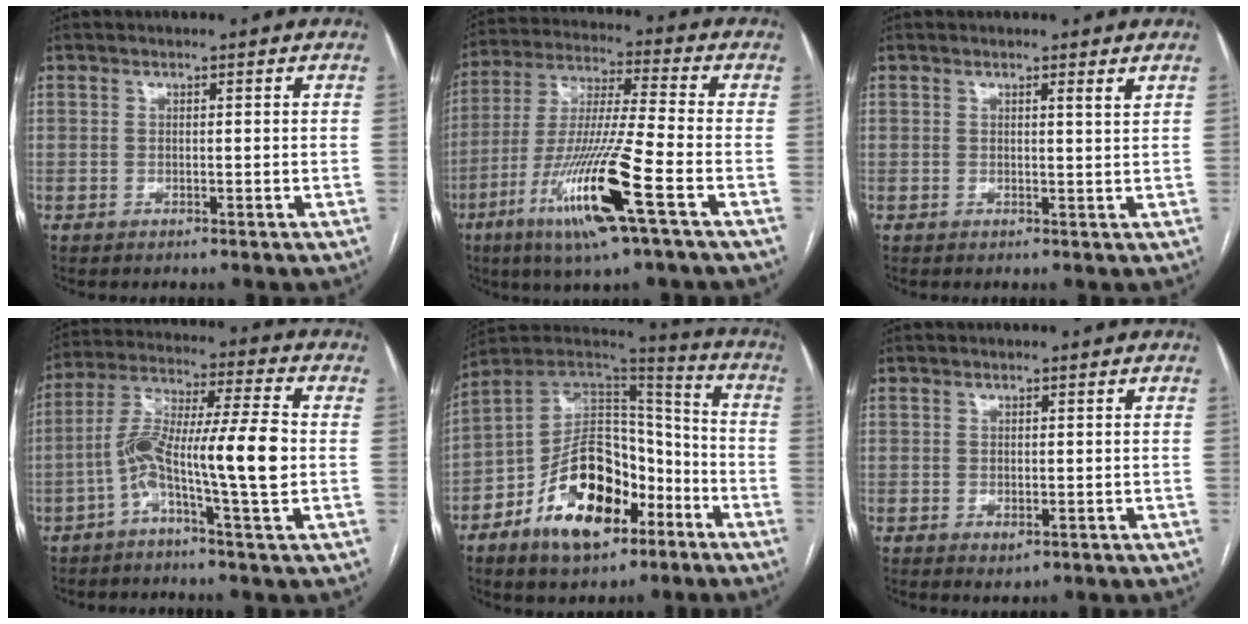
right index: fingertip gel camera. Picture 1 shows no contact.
{"total": 16.6, "force": [-7.3, -0.1, 14.9], "torque": [-0.310, -0.025, -0.137]}
{"total": 1.1, "force": [0.9, -0.2, 0.6], "torque": [-0.016, -0.008, 0.010]}
{"total": 12.9, "force": [-3.0, 0.3, 12.6], "torque": [-0.238, 0.023, -0.061]}
{"total": 18.7, "force": [-9.2, 9.7, 13.1], "torque": [-0.230, 0.018, -0.149]}
{"total": 1.4, "force": [-0.6, 0.8, 1.0], "torque": [-0.010, -0.002, -0.002]}